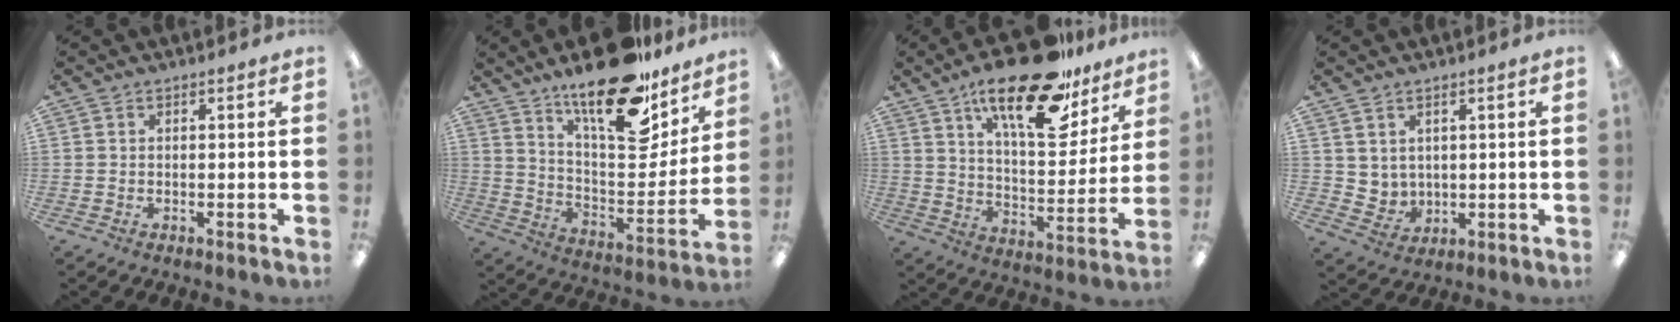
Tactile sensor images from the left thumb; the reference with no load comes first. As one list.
[{"total": 23.8, "force": [17.6, 8.3, 13.8], "torque": [-0.198, -0.120, 0.293]}, {"total": 21.8, "force": [15.3, 7.8, 13.4], "torque": [-0.217, -0.088, 0.256]}, {"total": 3.9, "force": [2.9, 2.6, 0.1], "torque": [-0.017, -0.016, 0.057]}]